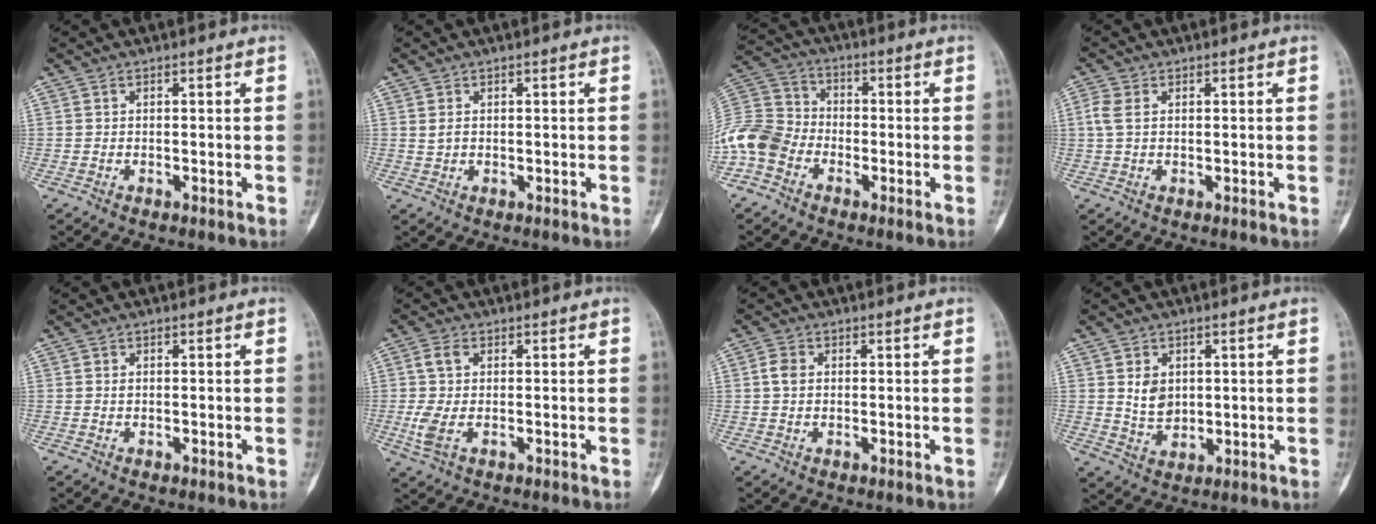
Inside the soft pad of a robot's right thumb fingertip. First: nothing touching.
{"total": 1.1, "force": [0.3, 0.8, 0.7], "torque": [-0.012, 0.000, 0.009]}
{"total": 10.5, "force": [-4.6, 8.1, 4.8], "torque": [-0.086, 0.039, -0.107]}
{"total": 2.9, "force": [0.7, 1.8, 2.2], "torque": [-0.060, 0.010, 0.014]}
{"total": 0.6, "force": [0.2, 0.4, 0.4], "torque": [-0.006, 0.001, 0.004]}
{"total": 5.6, "force": [-0.2, 3.0, 4.7], "torque": [-0.130, 0.008, -0.002]}
{"total": 2.9, "force": [0.5, 2.0, 2.0], "torque": [-0.040, 0.004, 0.007]}
{"total": 5.4, "force": [1.3, 4.1, 3.3], "torque": [-0.040, -0.014, 0.033]}